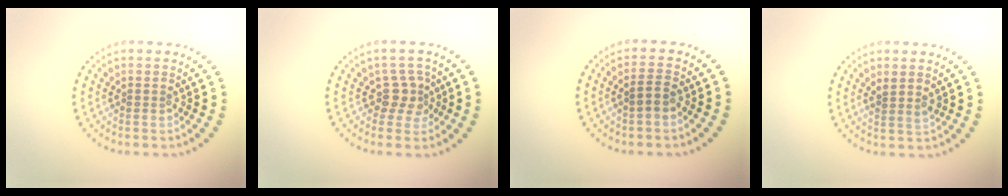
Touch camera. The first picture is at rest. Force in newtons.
{"total": 2.2, "press": 1.7, "slide": 1.4}
{"total": 1.1, "press": 0.9, "slide": 0.5}
{"total": 1.3, "press": 1.0, "slide": 0.7}